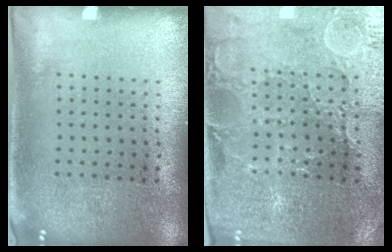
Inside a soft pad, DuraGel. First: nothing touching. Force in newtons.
{"total": 1.6, "press": 1.5, "slide": 0.5}